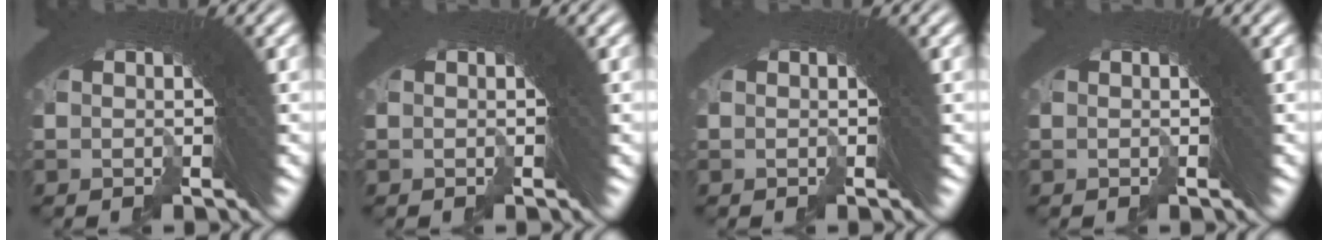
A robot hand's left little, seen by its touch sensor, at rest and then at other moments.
{"total": 0.0}
{"total": 0.0}
{"total": 0.0}